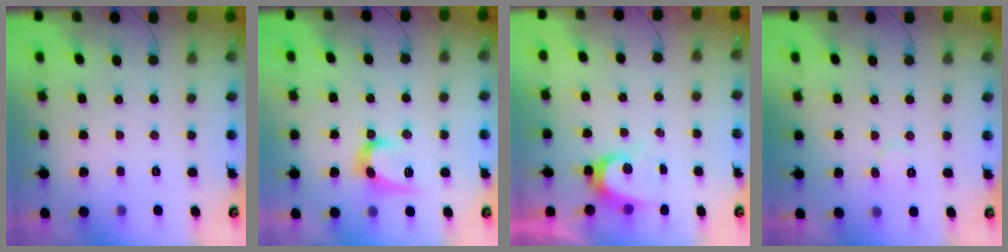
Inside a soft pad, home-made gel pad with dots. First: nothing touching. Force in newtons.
{"total": 10.3, "press": 10.2, "slide": 0.7}
{"total": 5.5, "press": 5.5, "slide": 0.3}
{"total": 5.3, "press": 5.2, "slide": 0.6}